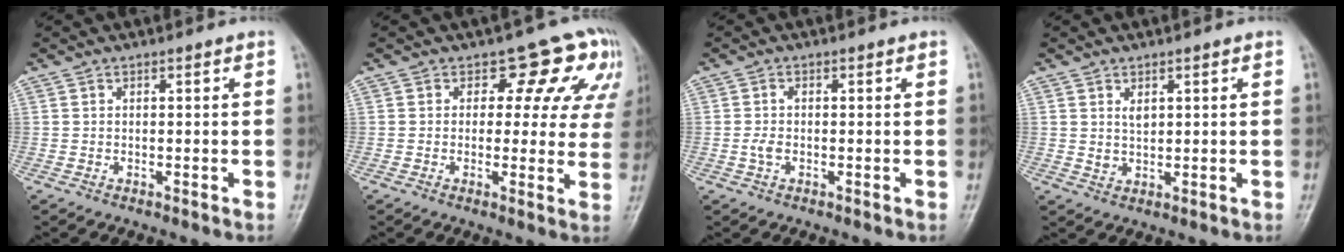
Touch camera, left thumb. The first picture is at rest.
{"total": 9.0, "force": [5.0, 6.0, 4.6], "torque": [-0.007, -0.019, 0.040]}
{"total": 2.1, "force": [-0.4, 1.3, 1.6], "torque": [-0.036, 0.004, -0.011]}
{"total": 2.3, "force": [1.0, 1.4, 1.4], "torque": [-0.017, -0.010, 0.023]}